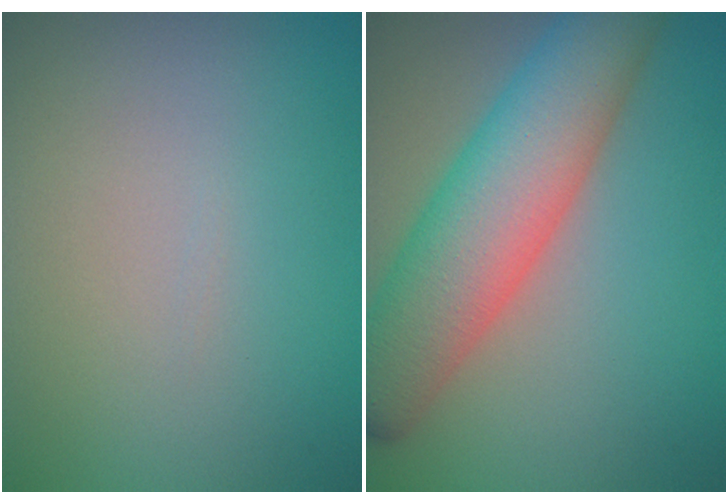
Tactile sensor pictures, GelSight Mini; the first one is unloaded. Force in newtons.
{"total": 9.4, "press": 9.4, "slide": 0.3}